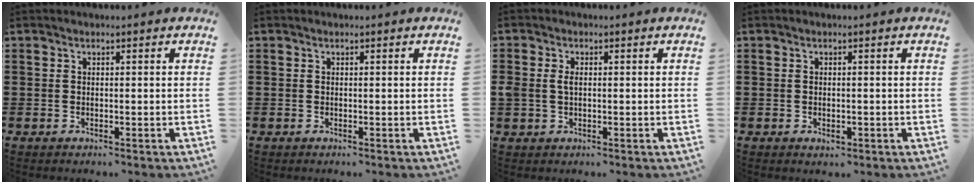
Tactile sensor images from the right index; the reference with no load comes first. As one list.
[{"total": 0.0}, {"total": 2.2, "force": [0.2, 1.4, 1.7], "torque": [-0.043, 0.005, 0.001]}, {"total": 0.9, "force": [-0.3, 0.6, 0.6], "torque": [-0.013, -0.001, -0.006]}]